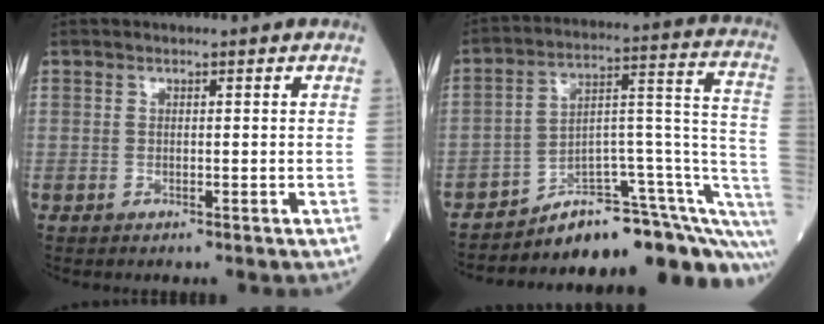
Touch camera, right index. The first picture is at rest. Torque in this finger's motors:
{"motor_torque": [0.03, -0.67, 0.21, 0.06]}